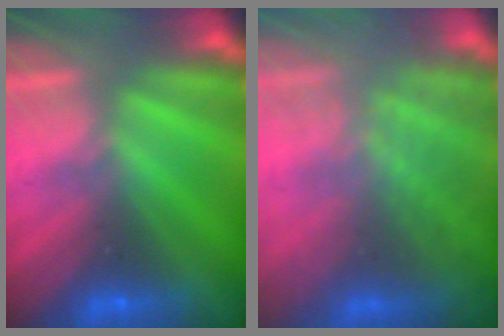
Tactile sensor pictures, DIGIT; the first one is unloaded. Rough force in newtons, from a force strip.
{"total": 7.4}